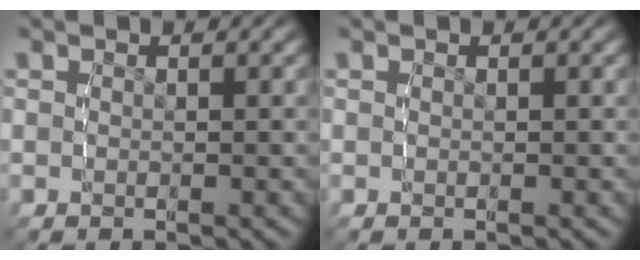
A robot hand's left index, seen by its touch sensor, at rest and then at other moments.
{"total": 0.0}